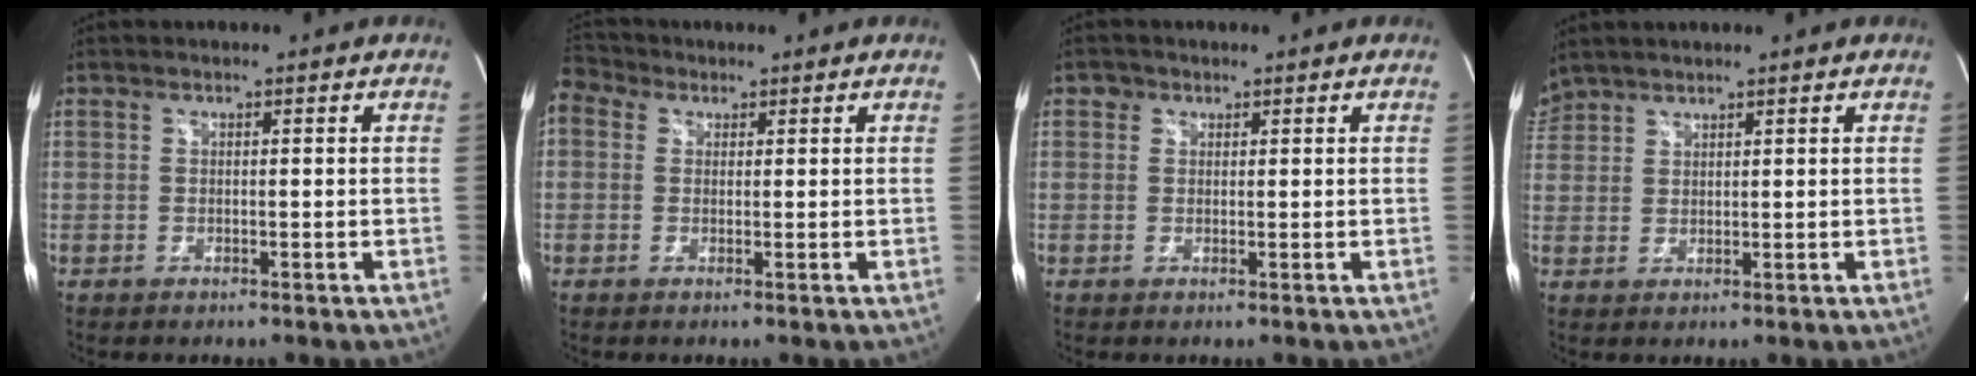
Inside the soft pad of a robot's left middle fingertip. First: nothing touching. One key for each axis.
{"total": 4.8, "fx": 2.3, "fy": 3.7, "fz": 2.1, "tx": -0.058, "ty": 0.036, "tz": 0.046}
{"total": 1.3, "fx": 0.6, "fy": 1.1, "fz": 0.1, "tx": 0.006, "ty": 0.004, "tz": 0.006}
{"total": 3.5, "fx": 3.3, "fy": 1.1, "fz": 0.2, "tx": -0.012, "ty": 0.024, "tz": 0.068}